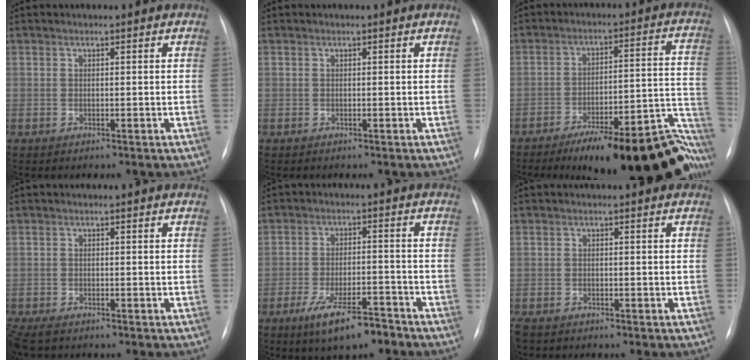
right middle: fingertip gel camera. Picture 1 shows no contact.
{"total": 0.0}
{"total": 24.6, "force": [-19.1, 4.7, 14.8], "torque": [-0.087, 0.025, -0.259]}
{"total": 4.2, "force": [-3.3, 1.5, 2.2], "torque": [-0.043, -0.012, -0.057]}
{"total": 8.3, "force": [-5.7, 2.1, 5.6], "torque": [-0.101, -0.008, -0.093]}
{"total": 2.7, "force": [-2.1, 1.3, 1.1], "torque": [-0.021, -0.005, -0.032]}